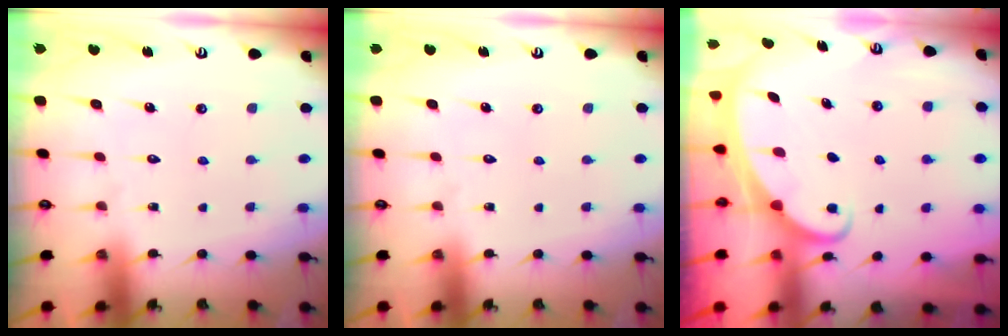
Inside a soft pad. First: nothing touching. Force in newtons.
{"total": 0.0}
{"total": 2.0, "press": 2.0, "slide": 0.3}